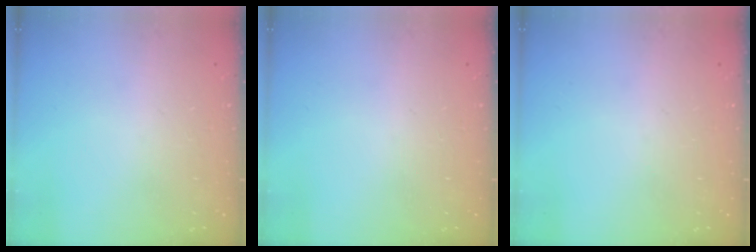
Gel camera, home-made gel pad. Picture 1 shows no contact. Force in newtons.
{"total": 0.0}
{"total": 0.0}